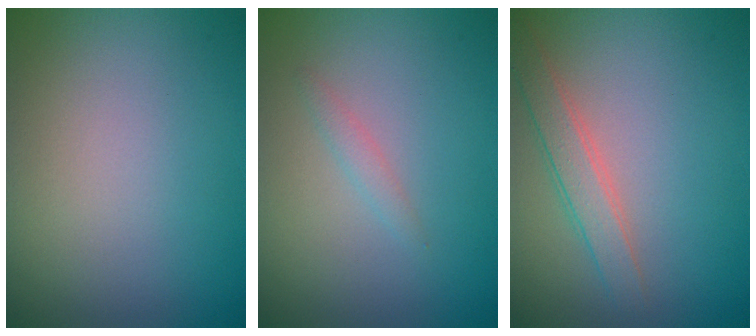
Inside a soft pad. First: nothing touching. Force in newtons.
{"total": 0.9, "press": 0.9, "slide": 0.1}
{"total": 2.4, "press": 2.4, "slide": 0.1}